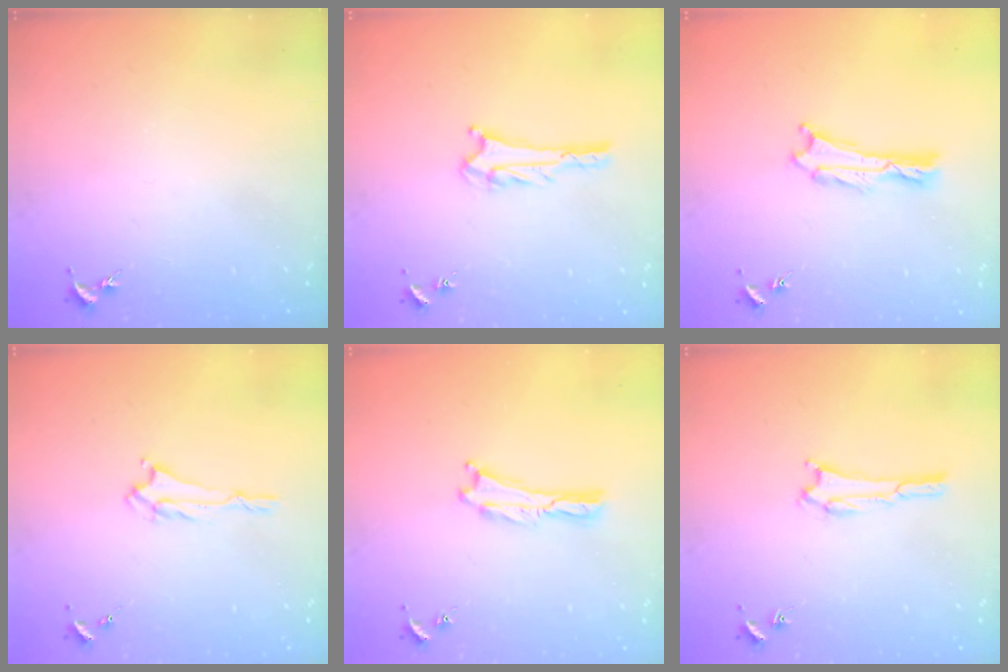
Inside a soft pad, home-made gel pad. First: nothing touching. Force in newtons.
{"total": 2.8, "press": 2.8, "slide": 0.2}
{"total": 0.7, "press": 0.6, "slide": 0.2}
{"total": 1.4, "press": 1.3, "slide": 0.2}
{"total": 0.0}
{"total": 1.6, "press": 1.6, "slide": 0.1}